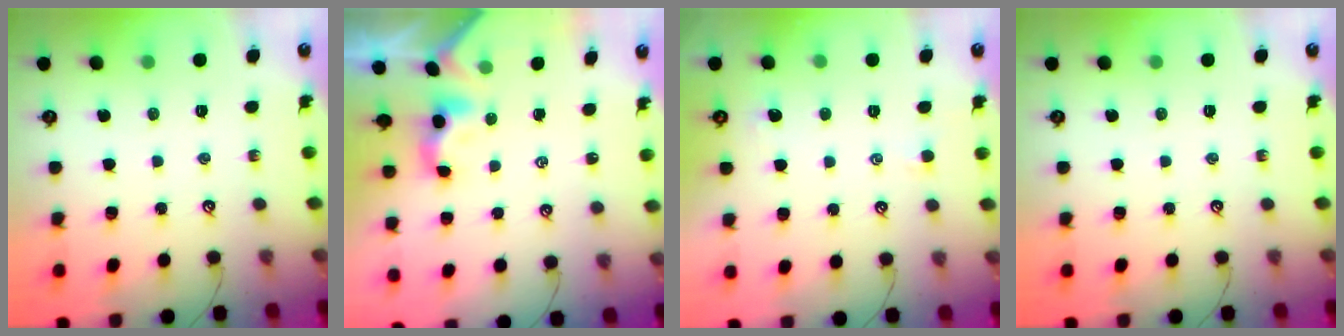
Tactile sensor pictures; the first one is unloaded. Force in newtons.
{"total": 1.1, "press": 1.0, "slide": 0.4}
{"total": 1.8, "press": 1.7, "slide": 0.4}
{"total": 0.0}